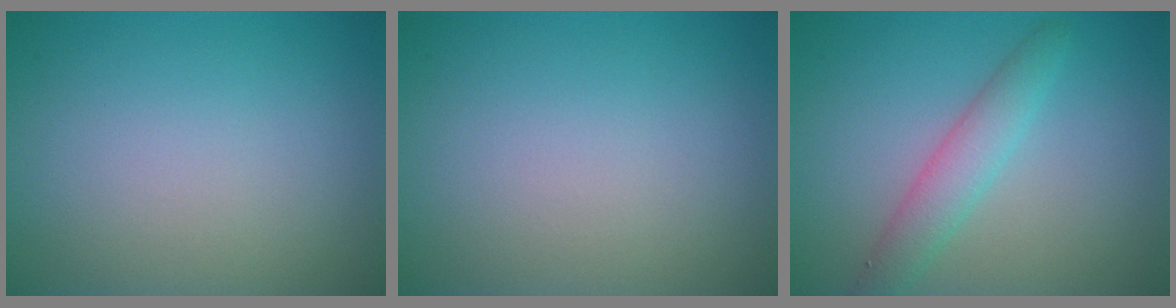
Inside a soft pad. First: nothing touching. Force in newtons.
{"total": 0.0}
{"total": 3.0, "press": 3.0, "slide": 0.3}